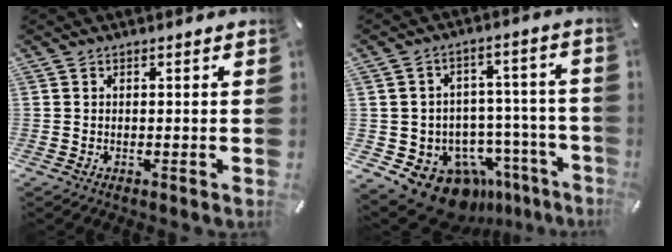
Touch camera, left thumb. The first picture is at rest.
{"total": 14.8, "force": [-9.8, 9.0, 6.5], "torque": [-0.083, 0.058, -0.157]}